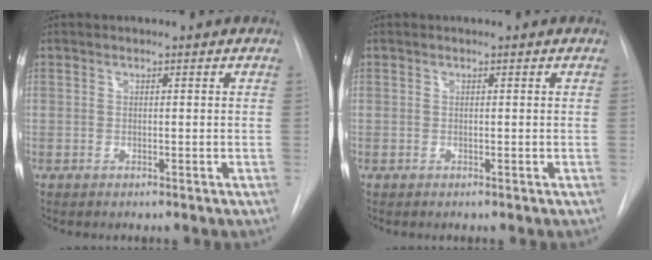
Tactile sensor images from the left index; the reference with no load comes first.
{"total": 0.0}